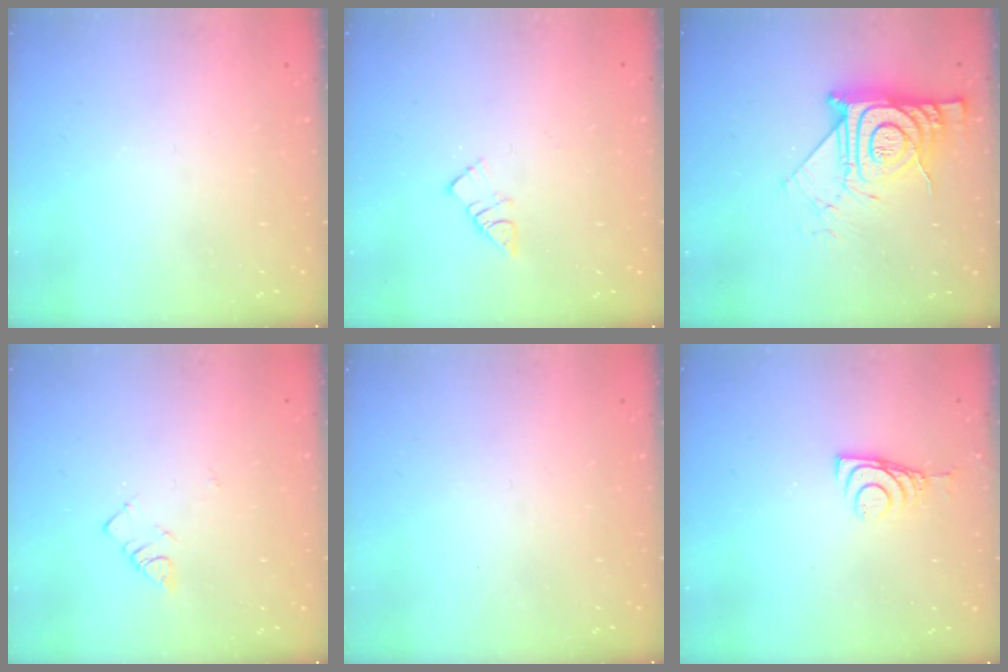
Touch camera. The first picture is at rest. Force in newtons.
{"total": 5.8, "press": 5.8, "slide": 0.2}
{"total": 14.7, "press": 14.6, "slide": 1.0}
{"total": 2.9, "press": 2.9, "slide": 0.5}
{"total": 0.0}
{"total": 6.7, "press": 6.7, "slide": 0.6}